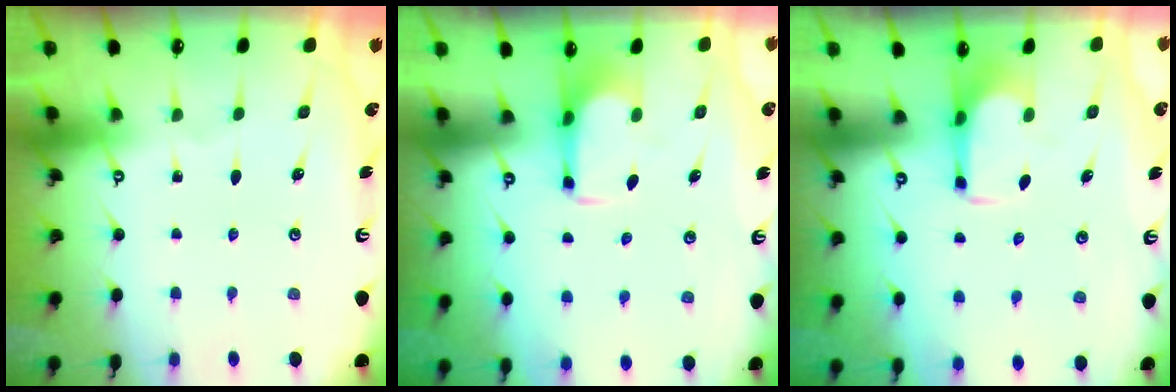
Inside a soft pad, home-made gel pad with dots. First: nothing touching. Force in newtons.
{"total": 2.0, "press": 2.0, "slide": 0.3}
{"total": 2.1, "press": 2.0, "slide": 0.7}